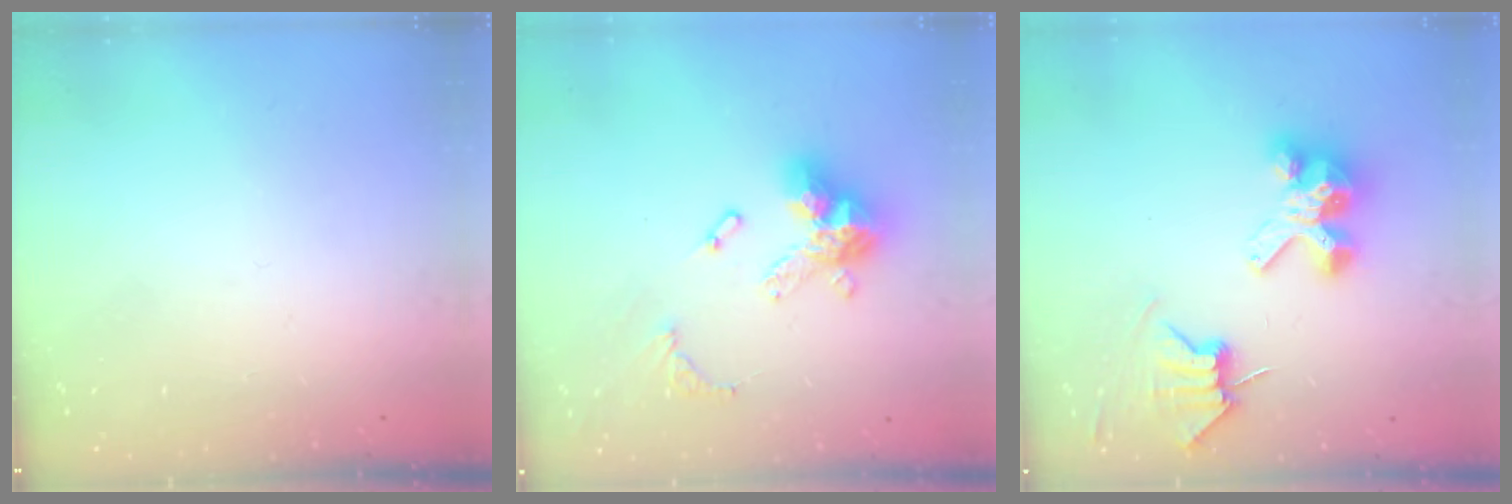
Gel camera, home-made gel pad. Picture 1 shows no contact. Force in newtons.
{"total": 14.6, "press": 14.6, "slide": 1.6}
{"total": 7.1, "press": 7.1, "slide": 0.7}